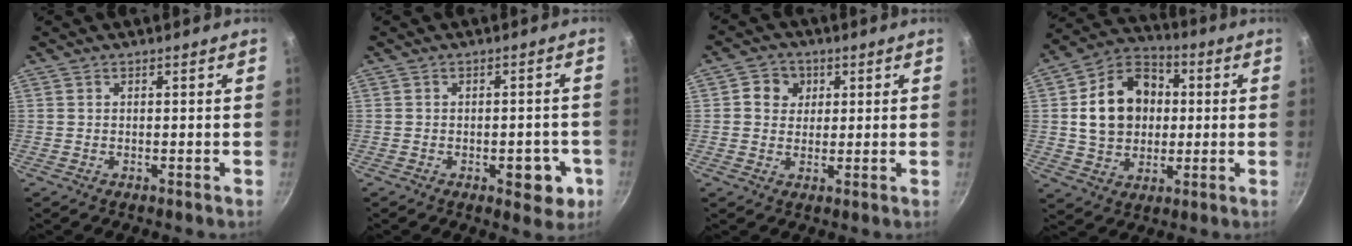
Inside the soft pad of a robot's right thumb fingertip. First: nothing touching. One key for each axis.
{"total": 6.8, "fx": -2.4, "fy": 3.6, "fz": 5.2, "tx": -0.038, "ty": 0.014, "tz": -0.025}
{"total": 5.1, "fx": 1.4, "fy": 4.6, "fz": 1.6, "tx": 0.008, "ty": -0.001, "tz": 0.012}
{"total": 15.7, "fx": 1.6, "fy": 12.4, "fz": 9.4, "tx": -0.130, "ty": 0.026, "tz": 0.023}